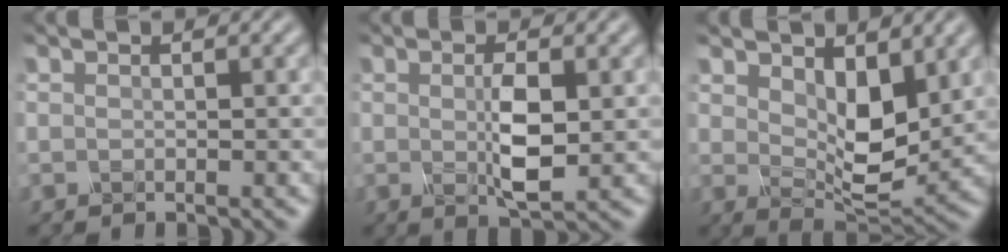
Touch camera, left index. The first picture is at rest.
{"total": 3.1, "force": [0.1, 0.5, 3.0], "torque": [-0.076, -0.004, 0.011]}
{"total": 4.7, "force": [1.7, 2.3, 3.7], "torque": [-0.080, -0.011, 0.042]}